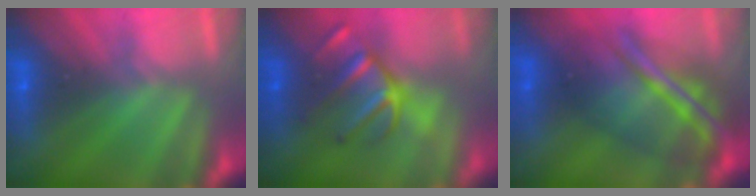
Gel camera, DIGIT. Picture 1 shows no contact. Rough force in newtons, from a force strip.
{"total": 2.8}
{"total": 8.3}